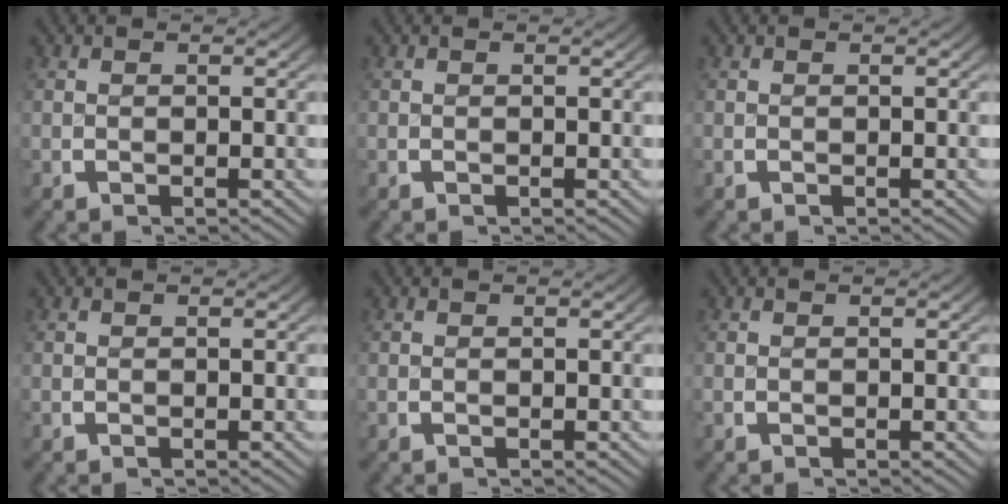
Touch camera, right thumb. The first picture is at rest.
{"total": 0.0}
{"total": 0.0}
{"total": 0.0}
{"total": 0.0}
{"total": 0.0}